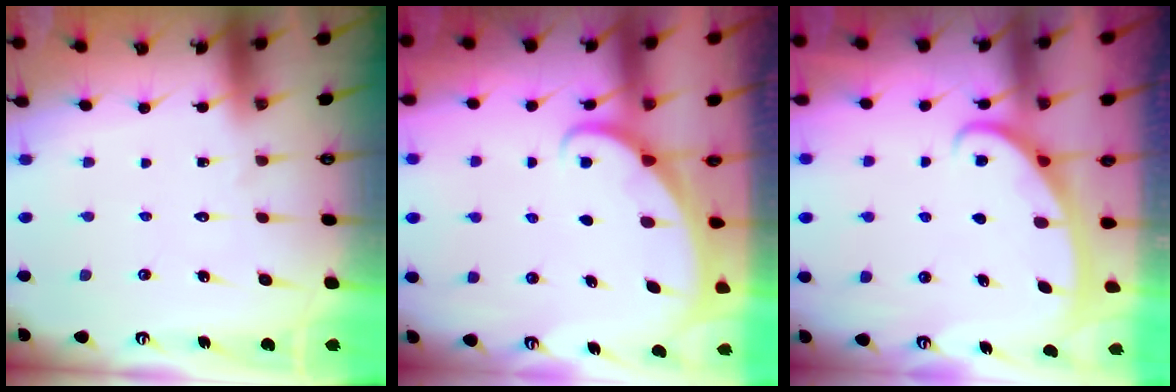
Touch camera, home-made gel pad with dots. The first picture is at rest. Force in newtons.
{"total": 1.6, "press": 1.6, "slide": 0.1}
{"total": 3.0, "press": 3.0, "slide": 0.4}